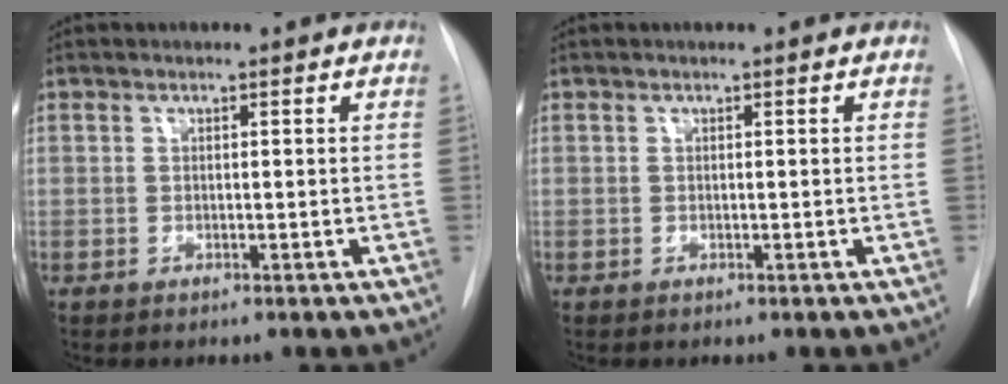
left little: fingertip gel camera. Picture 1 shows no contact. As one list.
[{"total": 0.0}]